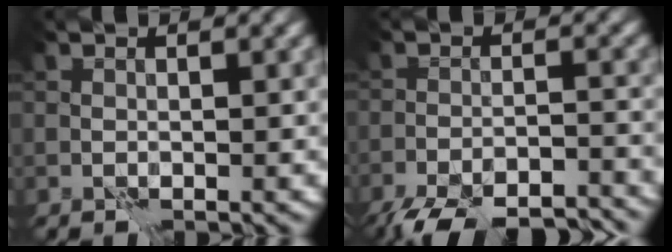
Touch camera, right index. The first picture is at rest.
{"total": 11.2, "force": [-10.4, 2.5, 3.6], "torque": [-0.054, -0.022, -0.150]}